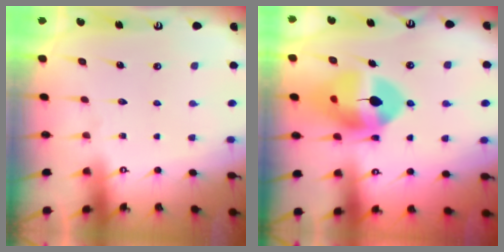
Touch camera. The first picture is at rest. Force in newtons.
{"total": 15.3, "press": 15.1, "slide": 1.9}